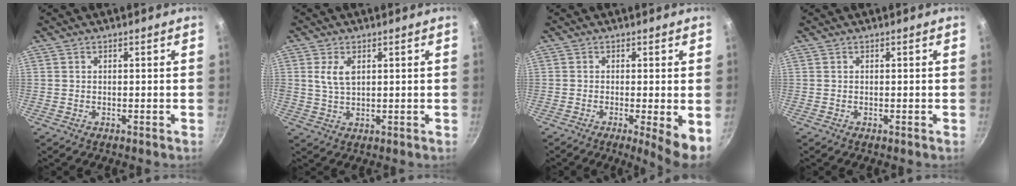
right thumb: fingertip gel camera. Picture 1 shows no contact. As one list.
[{"total": 4.4, "force": [1.4, 2.5, 3.4], "torque": [-0.060, -0.005, 0.028]}, {"total": 6.0, "force": [-1.3, 0.8, 5.9], "torque": [-0.080, -0.011, -0.018]}, {"total": 0.0}]